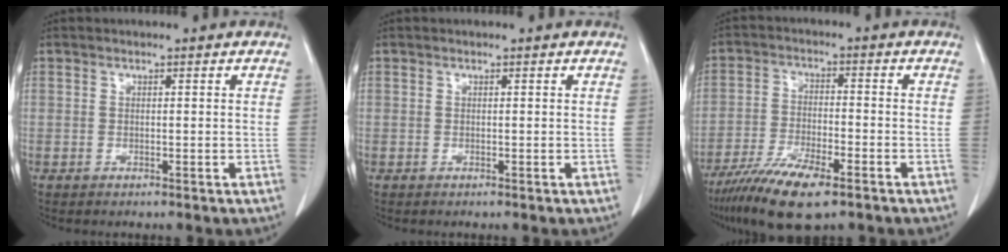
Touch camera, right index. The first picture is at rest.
{"total": 0.0}
{"total": 10.8, "force": [-7.3, 2.4, 7.6], "torque": [-0.140, -0.022, -0.128]}